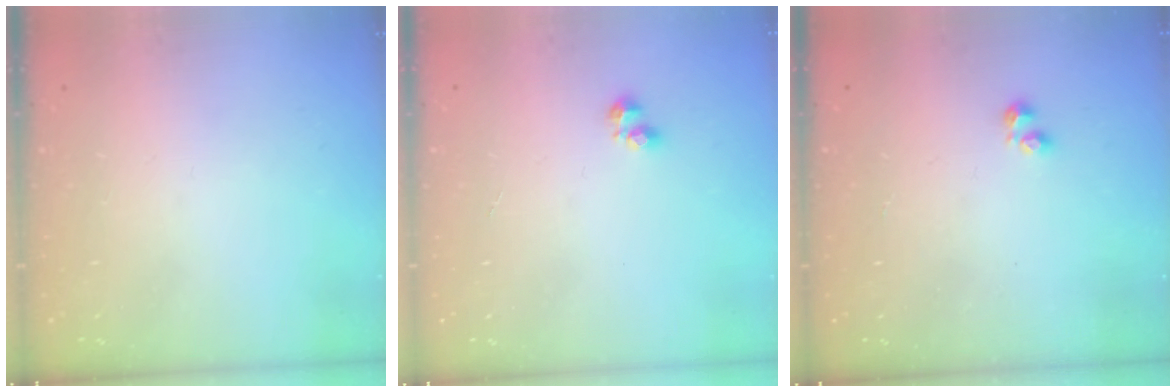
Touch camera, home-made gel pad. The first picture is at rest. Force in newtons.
{"total": 2.4, "press": 2.3, "slide": 0.5}
{"total": 0.7, "press": 0.7, "slide": 0.2}